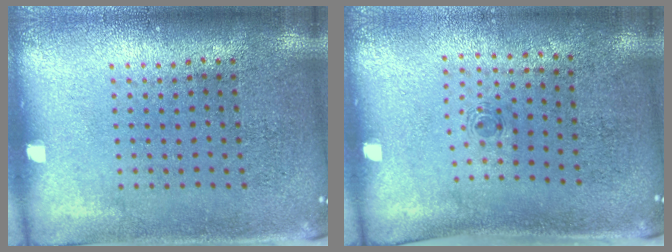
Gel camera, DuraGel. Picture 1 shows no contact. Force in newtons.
{"total": 0.5, "press": 0.3, "slide": 0.5}